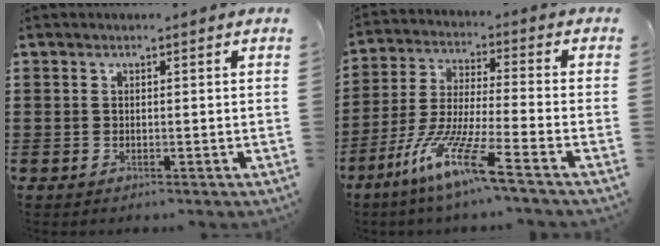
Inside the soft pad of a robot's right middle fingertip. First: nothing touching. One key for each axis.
{"total": 10.7, "fx": -7.6, "fy": 0.6, "fz": 7.4, "tx": -0.162, "ty": -0.006, "tz": -0.154}